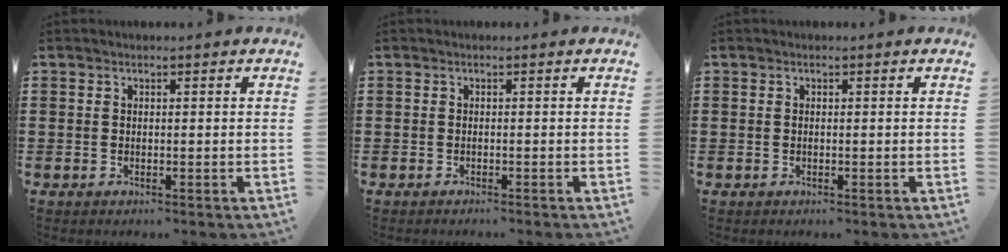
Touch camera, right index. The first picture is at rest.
{"total": 0.6, "force": [-0.6, -0.1, 0.0], "torque": [-0.002, -0.004, -0.011]}
{"total": 0.0}